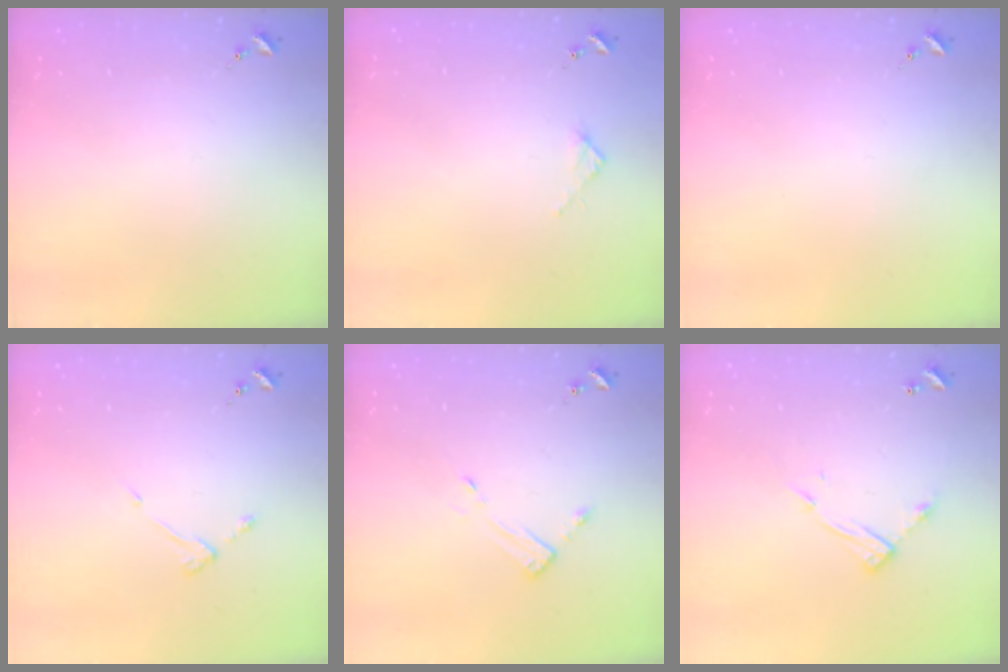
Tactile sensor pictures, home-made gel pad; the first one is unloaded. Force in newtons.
{"total": 2.7, "press": 2.7, "slide": 0.3}
{"total": 0.0}
{"total": 3.7, "press": 3.7, "slide": 0.5}
{"total": 3.2, "press": 3.2, "slide": 0.3}
{"total": 10.0, "press": 9.9, "slide": 0.5}